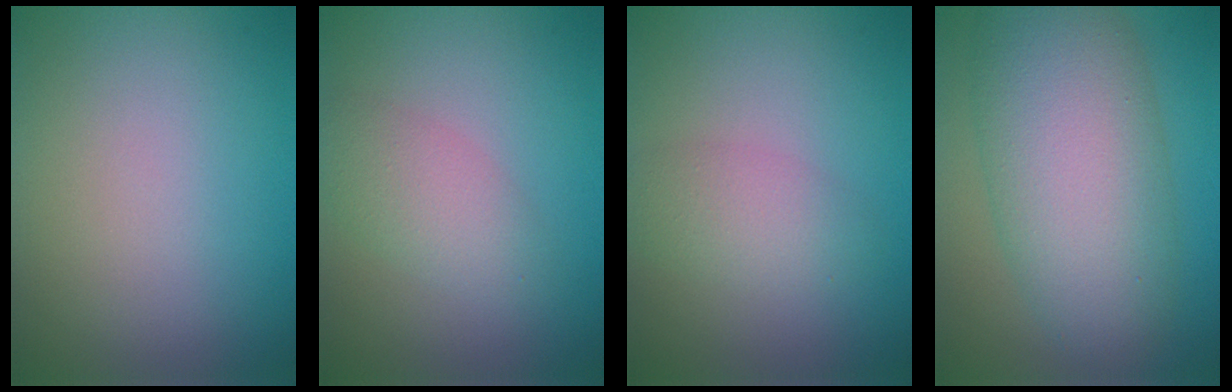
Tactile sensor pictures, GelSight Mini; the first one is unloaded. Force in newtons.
{"total": 3.0, "press": 3.0, "slide": 0.1}
{"total": 2.7, "press": 2.7, "slide": 0.2}
{"total": 9.6, "press": 9.6, "slide": 0.3}